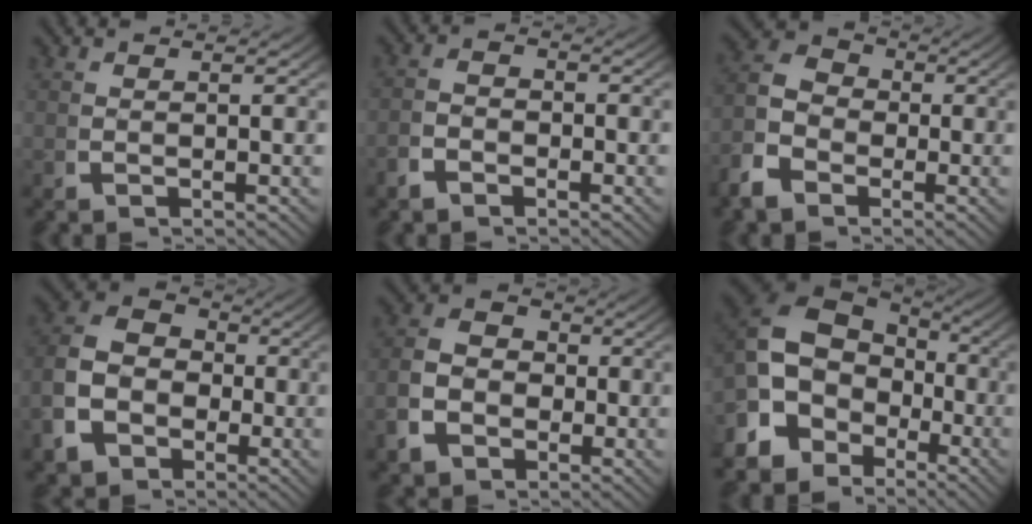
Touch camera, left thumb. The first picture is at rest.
{"total": 1.8, "force": [-1.2, 1.1, 0.8], "torque": [-0.015, -0.006, -0.025]}
{"total": 7.1, "force": [-0.5, 6.0, 3.9], "torque": [-0.065, -0.005, -0.021]}
{"total": 11.7, "force": [0.1, 9.9, 6.2], "torque": [-0.132, -0.011, -0.001]}
{"total": 7.2, "force": [-0.4, 6.0, 4.0], "torque": [-0.082, -0.008, -0.009]}
{"total": 13.0, "force": [0.1, 9.8, 8.5], "torque": [-0.184, -0.033, 0.014]}